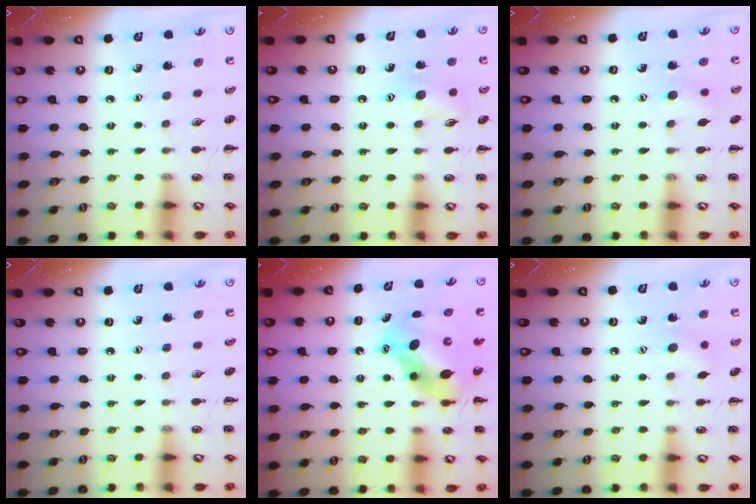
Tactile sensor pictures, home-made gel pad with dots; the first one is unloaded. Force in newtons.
{"total": 8.5, "press": 8.5, "slide": 0.7}
{"total": 5.7, "press": 5.5, "slide": 1.5}
{"total": 0.0}
{"total": 6.4, "press": 6.2, "slide": 1.6}
{"total": 7.1, "press": 7.0, "slide": 1.4}